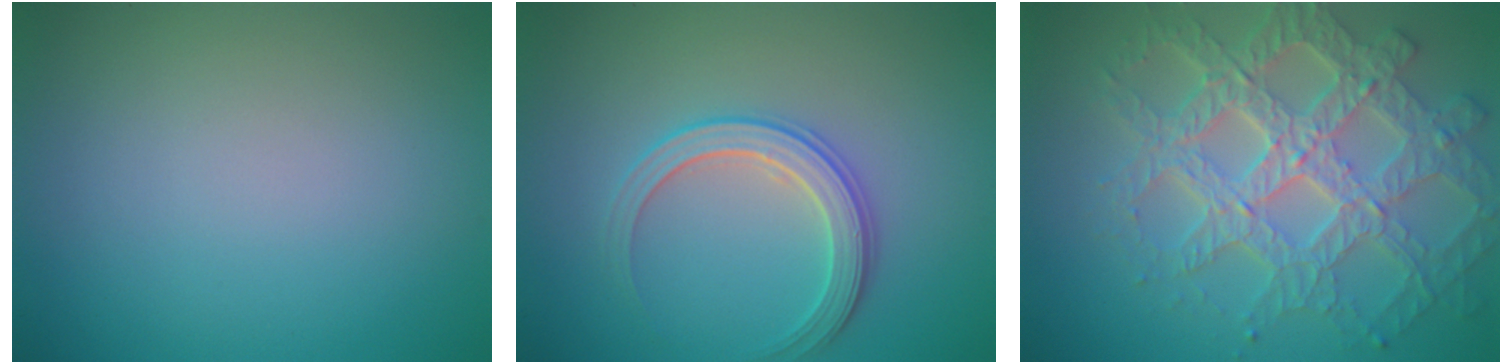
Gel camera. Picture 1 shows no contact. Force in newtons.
{"total": 3.0, "press": 2.9, "slide": 0.3}
{"total": 7.5, "press": 6.2, "slide": 4.3}